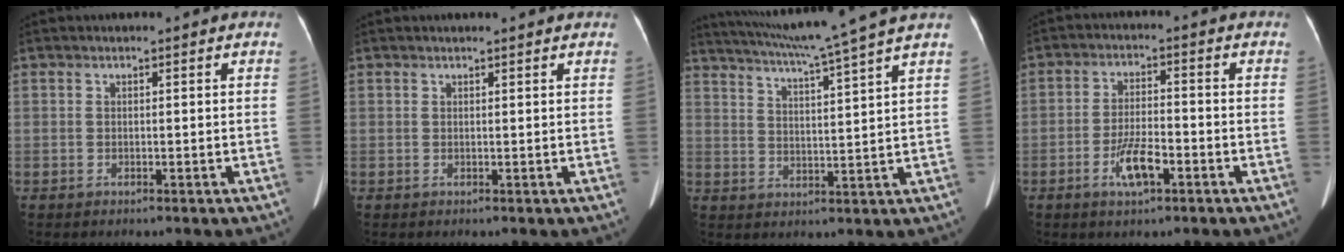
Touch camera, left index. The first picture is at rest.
{"total": 1.9, "force": [1.8, 0.0, 0.8], "torque": [-0.011, 0.014, 0.019]}
{"total": 13.5, "force": [11.4, -2.8, 6.7], "torque": [-0.119, -0.013, 0.166]}
{"total": 5.7, "force": [-2.8, 1.6, 4.7], "torque": [-0.096, 0.000, -0.051]}